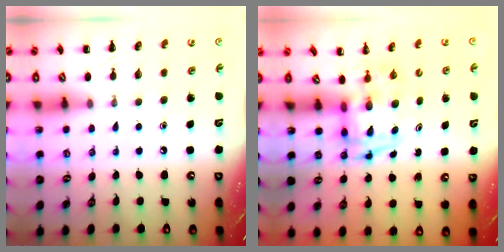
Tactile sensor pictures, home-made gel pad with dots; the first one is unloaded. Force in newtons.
{"total": 3.3, "press": 3.2, "slide": 0.6}